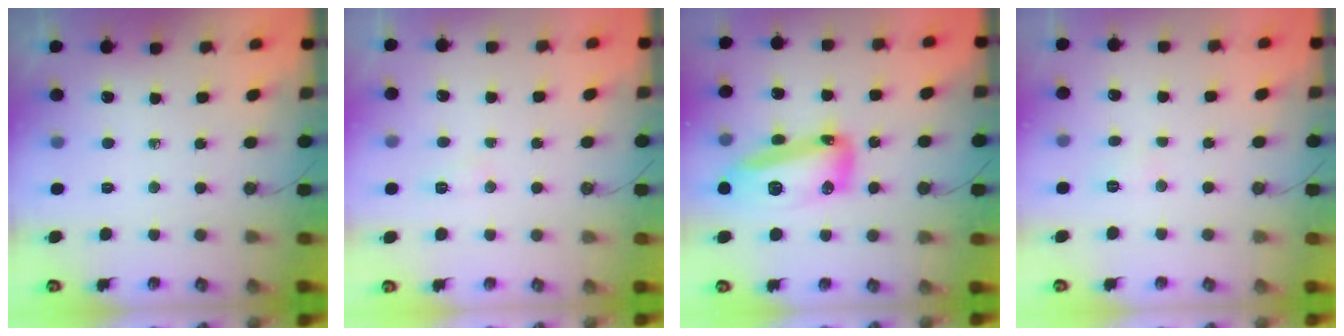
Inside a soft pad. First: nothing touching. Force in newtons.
{"total": 4.6, "press": 4.6, "slide": 0.5}
{"total": 17.2, "press": 17.0, "slide": 2.2}
{"total": 3.0, "press": 2.9, "slide": 0.7}